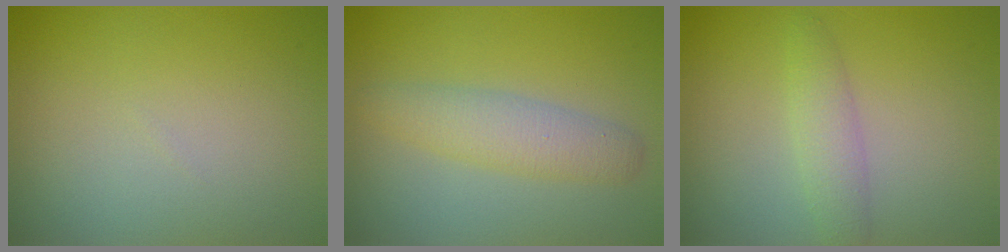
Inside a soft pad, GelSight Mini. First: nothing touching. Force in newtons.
{"total": 3.2, "press": 3.2, "slide": 0.1}
{"total": 2.0, "press": 2.0, "slide": 0.1}